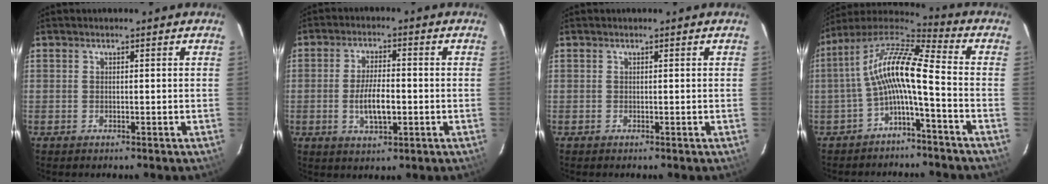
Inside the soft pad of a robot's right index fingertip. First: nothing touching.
{"total": 7.2, "force": [-1.5, 2.7, 6.5], "torque": [-0.129, -0.002, -0.024]}
{"total": 0.0}
{"total": 12.4, "force": [-2.4, 2.2, 12.0], "torque": [-0.238, 0.021, -0.052]}